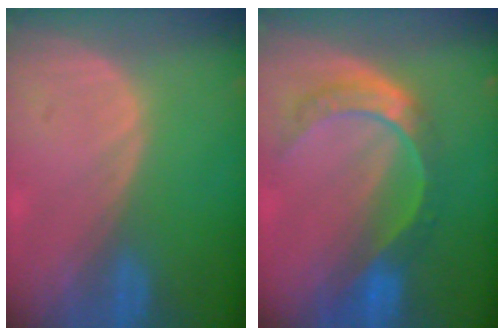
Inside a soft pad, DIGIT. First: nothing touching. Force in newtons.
{"total": 8.3, "press": 6.9, "slide": 4.6}